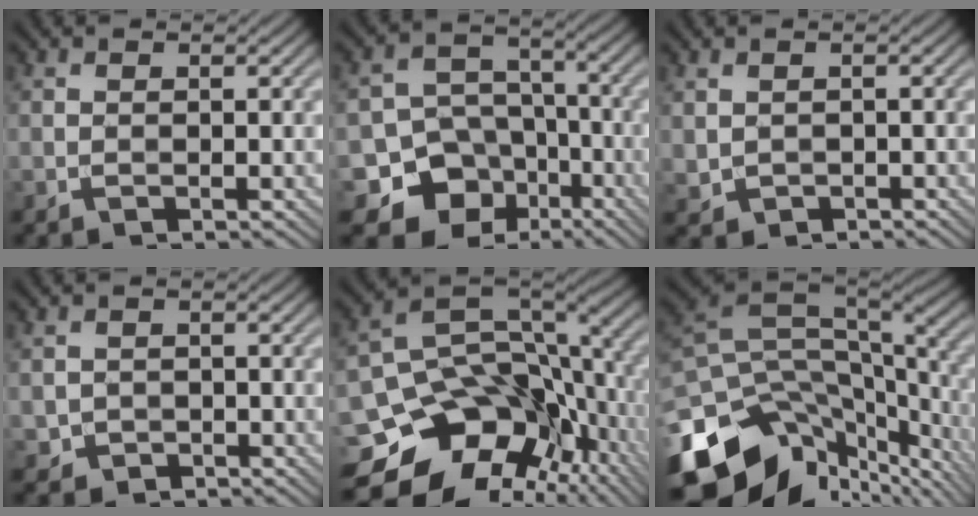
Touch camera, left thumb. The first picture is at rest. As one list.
[{"total": 12.0, "force": [-6.2, 9.9, 2.9], "torque": [-0.072, -0.022, -0.126]}, {"total": 1.0, "force": [0.3, 1.0, 0.2], "torque": [-0.014, -0.003, 0.013]}, {"total": 1.6, "force": [-0.8, 1.4, -0.2], "torque": [0.002, -0.007, -0.015]}, {"total": 16.1, "force": [-5.3, 11.6, 9.8], "torque": [-0.220, -0.026, -0.073]}, {"total": 16.3, "force": [-8.0, 9.5, 10.7], "torque": [-0.257, -0.025, -0.114]}]